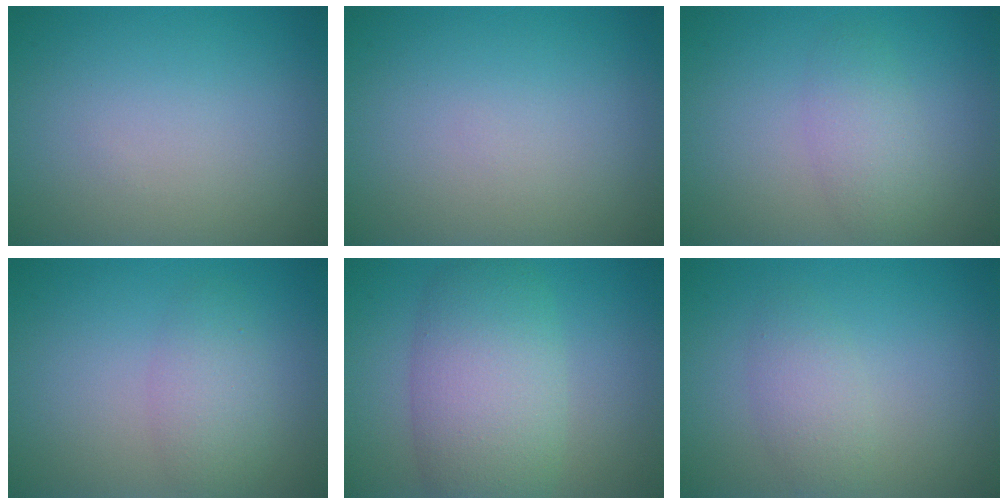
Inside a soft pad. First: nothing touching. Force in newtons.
{"total": 0.0}
{"total": 2.4, "press": 2.4, "slide": 0.1}
{"total": 2.6, "press": 2.6, "slide": 0.2}
{"total": 7.4, "press": 7.4, "slide": 0.4}
{"total": 2.2, "press": 2.2, "slide": 0.0}